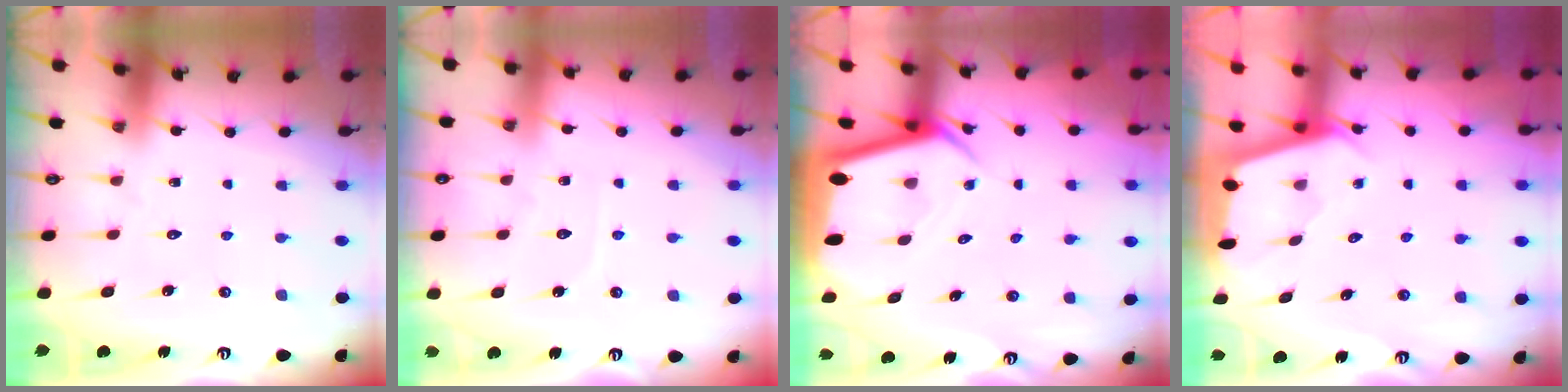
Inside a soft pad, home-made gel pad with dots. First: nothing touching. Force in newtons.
{"total": 3.3, "press": 3.3, "slide": 0.4}
{"total": 4.0, "press": 3.9, "slide": 0.4}
{"total": 2.2, "press": 2.1, "slide": 0.3}